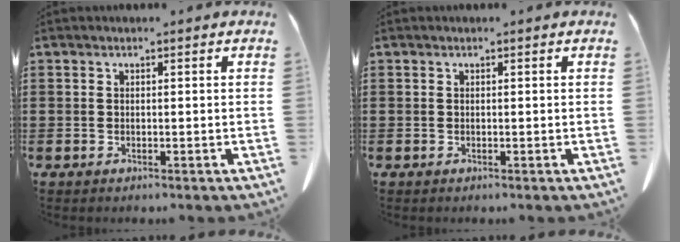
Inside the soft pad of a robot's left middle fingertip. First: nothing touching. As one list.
[{"total": 0.0}]